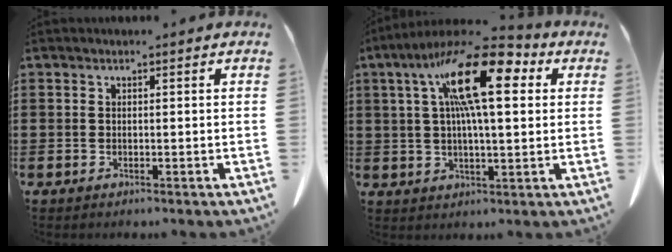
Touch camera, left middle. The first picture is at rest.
{"total": 15.2, "force": [5.9, 4.4, 13.3], "torque": [-0.253, -0.002, 0.090]}